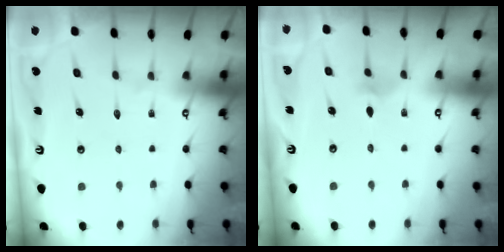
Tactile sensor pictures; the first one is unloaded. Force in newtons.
{"total": 2.2, "press": 2.1, "slide": 0.6}